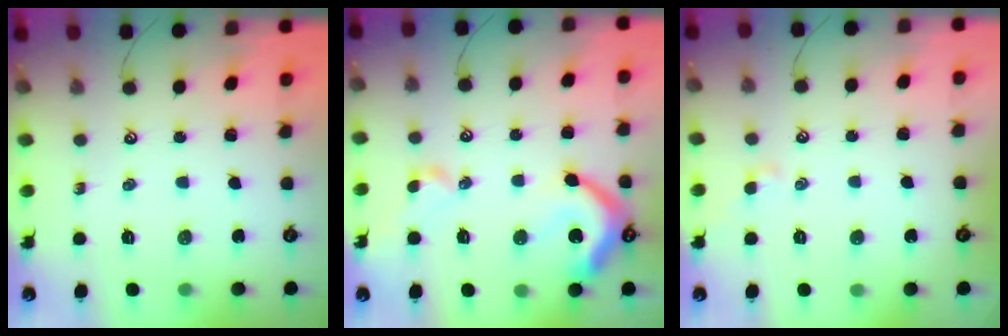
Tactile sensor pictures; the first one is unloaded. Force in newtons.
{"total": 13.6, "press": 13.5, "slide": 1.7}
{"total": 0.6, "press": 0.3, "slide": 0.5}